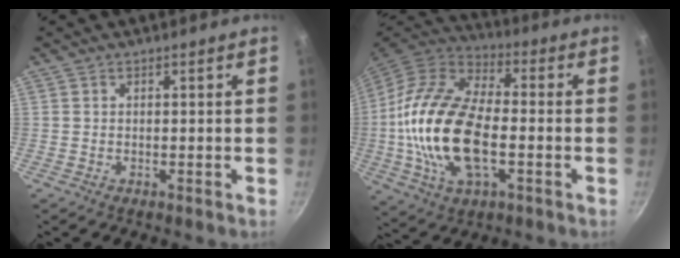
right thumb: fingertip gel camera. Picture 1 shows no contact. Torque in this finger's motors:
{"motor_torque": [-0.49, 2.02, 2.43, -0.33, 0.90]}